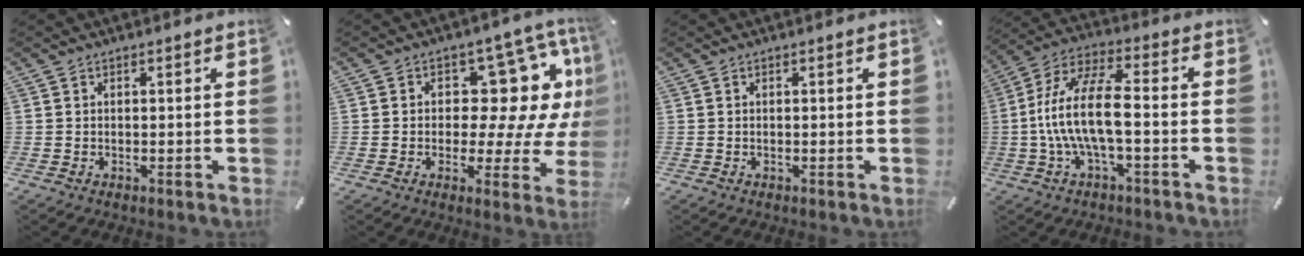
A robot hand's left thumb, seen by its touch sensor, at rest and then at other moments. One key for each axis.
{"total": 16.4, "fx": 5.4, "fy": 9.8, "fz": 11.9, "tx": -0.149, "ty": -0.043, "tz": 0.090}
{"total": 0.0}
{"total": 14.5, "fx": -2.1, "fy": 5.1, "fz": 13.4, "tx": -0.277, "ty": -0.003, "tz": -0.043}